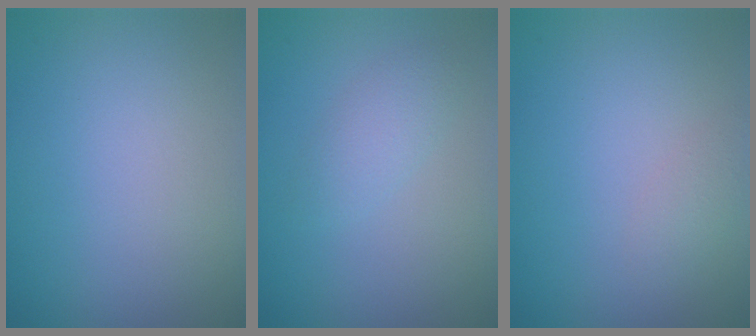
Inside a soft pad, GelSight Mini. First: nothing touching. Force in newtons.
{"total": 1.8, "press": 1.8, "slide": 0.1}
{"total": 1.0, "press": 1.0, "slide": 0.0}